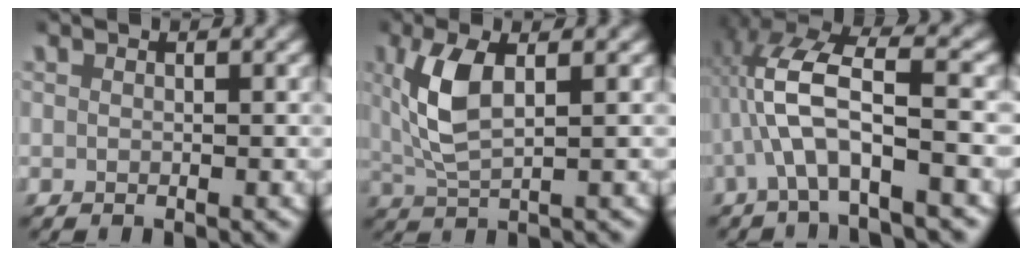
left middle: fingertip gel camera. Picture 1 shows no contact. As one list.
[{"total": 4.6, "force": [1.2, 1.8, 4.1], "torque": [-0.103, 0.000, 0.026]}, {"total": 6.4, "force": [0.1, 2.5, 5.9], "torque": [-0.130, 0.002, 0.000]}]